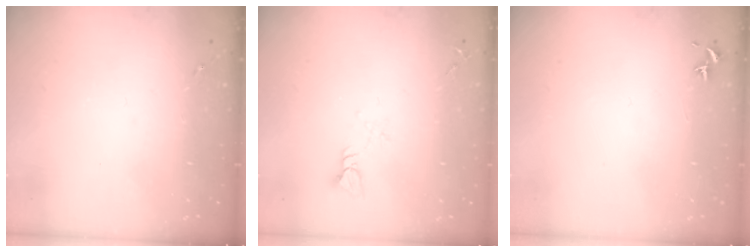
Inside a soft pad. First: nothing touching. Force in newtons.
{"total": 3.9, "press": 3.9, "slide": 0.3}
{"total": 0.8, "press": 0.7, "slide": 0.3}